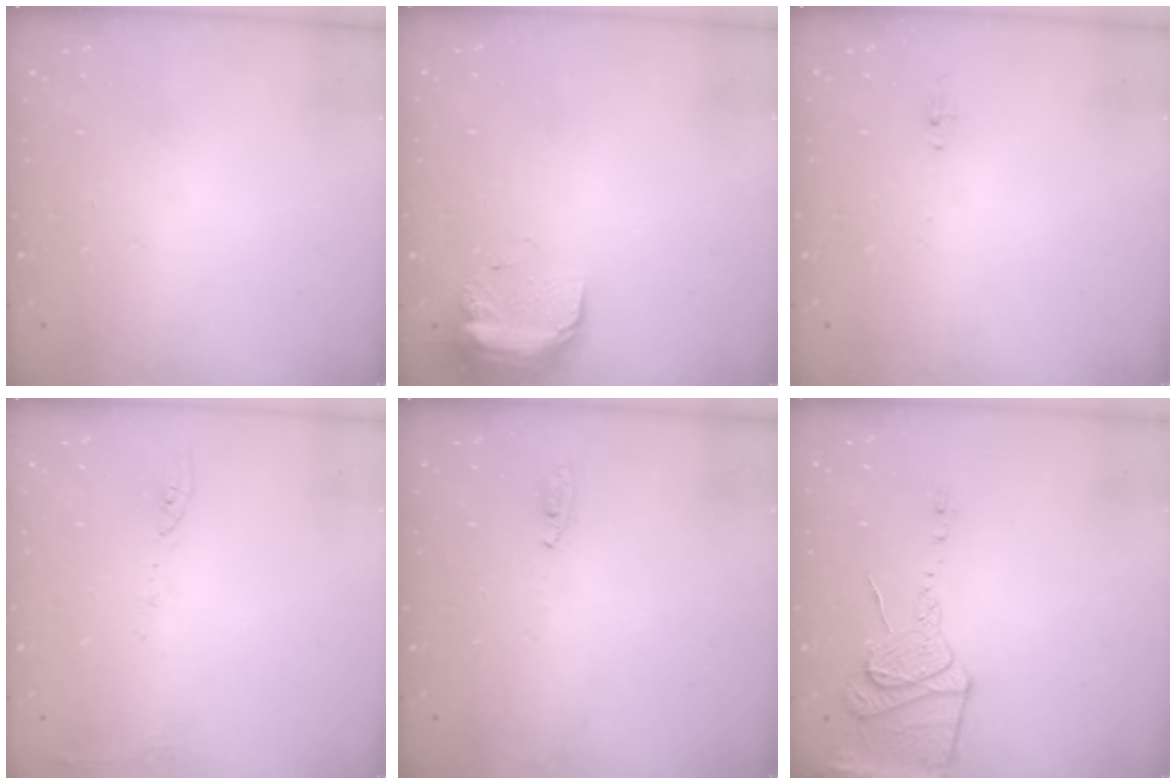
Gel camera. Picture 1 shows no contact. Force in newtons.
{"total": 11.4, "press": 9.6, "slide": 6.1}
{"total": 4.6, "press": 4.4, "slide": 1.6}
{"total": 5.8, "press": 5.7, "slide": 0.9}
{"total": 2.7, "press": 2.5, "slide": 1.0}
{"total": 13.7, "press": 13.7, "slide": 1.2}